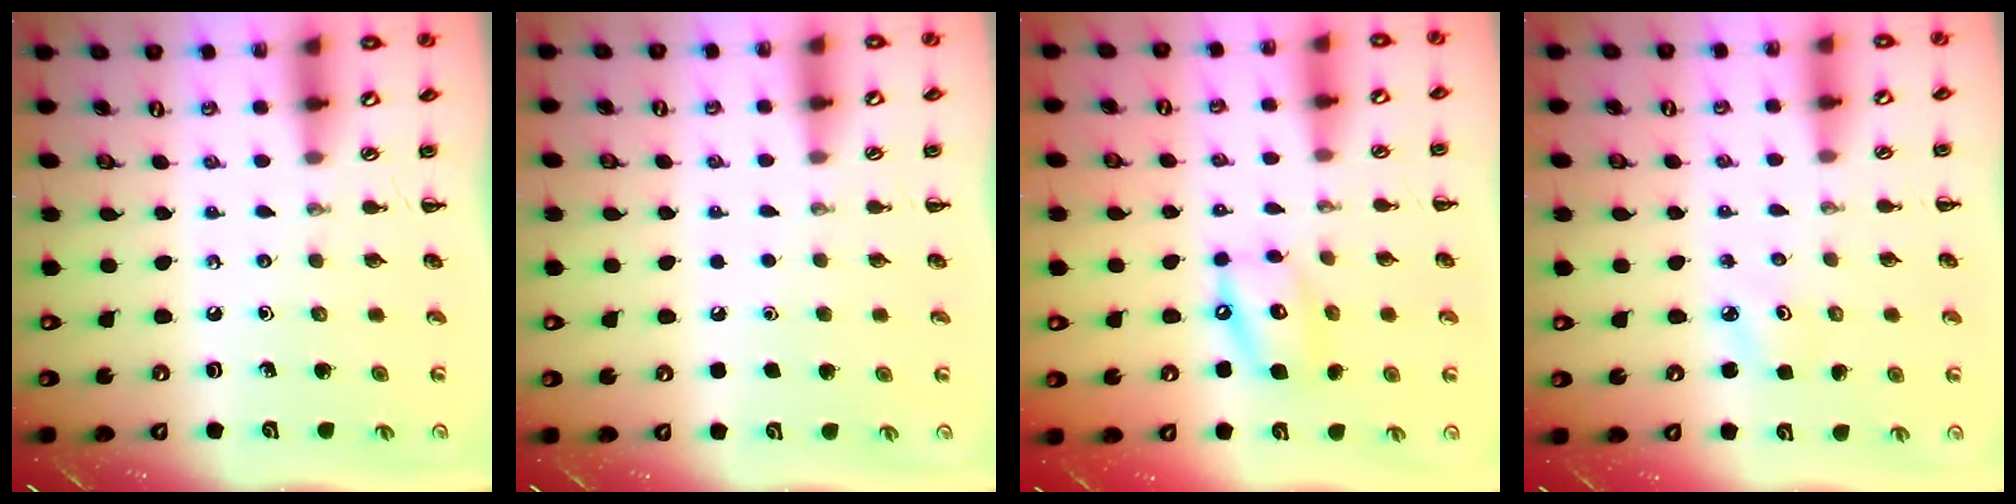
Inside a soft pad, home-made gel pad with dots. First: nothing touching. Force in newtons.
{"total": 1.7, "press": 1.7, "slide": 0.1}
{"total": 11.5, "press": 11.2, "slide": 2.7}
{"total": 2.5, "press": 2.4, "slide": 0.7}